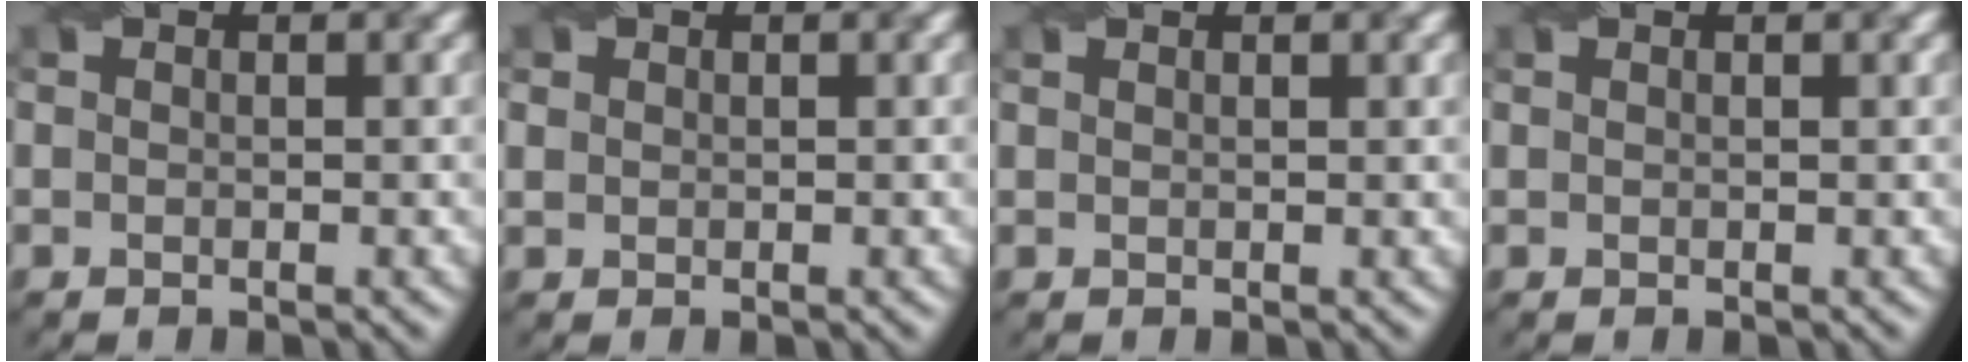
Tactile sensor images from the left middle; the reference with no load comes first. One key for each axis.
{"total": 0.9, "fx": 0.5, "fy": 0.7, "fz": 0.1, "tx": -0.002, "ty": 0.000, "tz": 0.011}
{"total": 1.0, "fx": 0.8, "fy": 0.3, "fz": 0.5, "tx": -0.007, "ty": -0.003, "tz": 0.010}
{"total": 0.7, "fx": 0.6, "fy": 0.1, "fz": 0.3, "tx": -0.009, "ty": 0.000, "tz": 0.005}